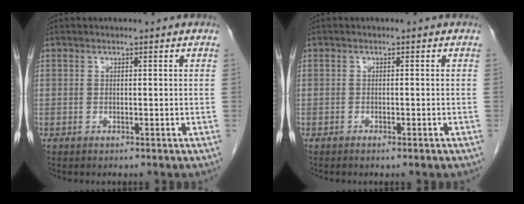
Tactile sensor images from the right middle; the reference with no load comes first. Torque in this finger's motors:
{"motor_torque": [-0.46, -0.04, -0.07, -0.01]}